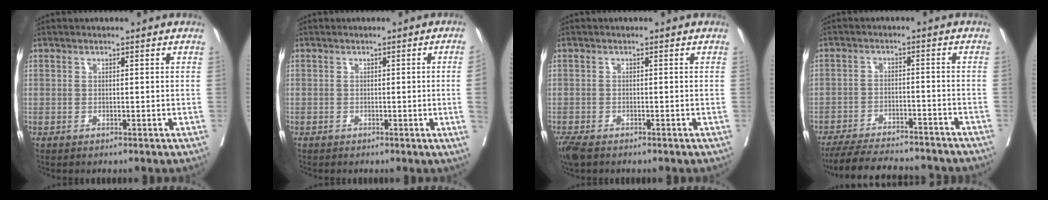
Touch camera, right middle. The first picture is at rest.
{"total": 3.2, "force": [-0.4, -1.2, 3.0], "torque": [-0.039, -0.005, -0.002]}
{"total": 3.9, "force": [-2.9, 1.5, 2.1], "torque": [-0.046, -0.012, -0.052]}
{"total": 17.1, "force": [-15.5, 3.1, 6.5], "torque": [-0.128, -0.016, -0.215]}